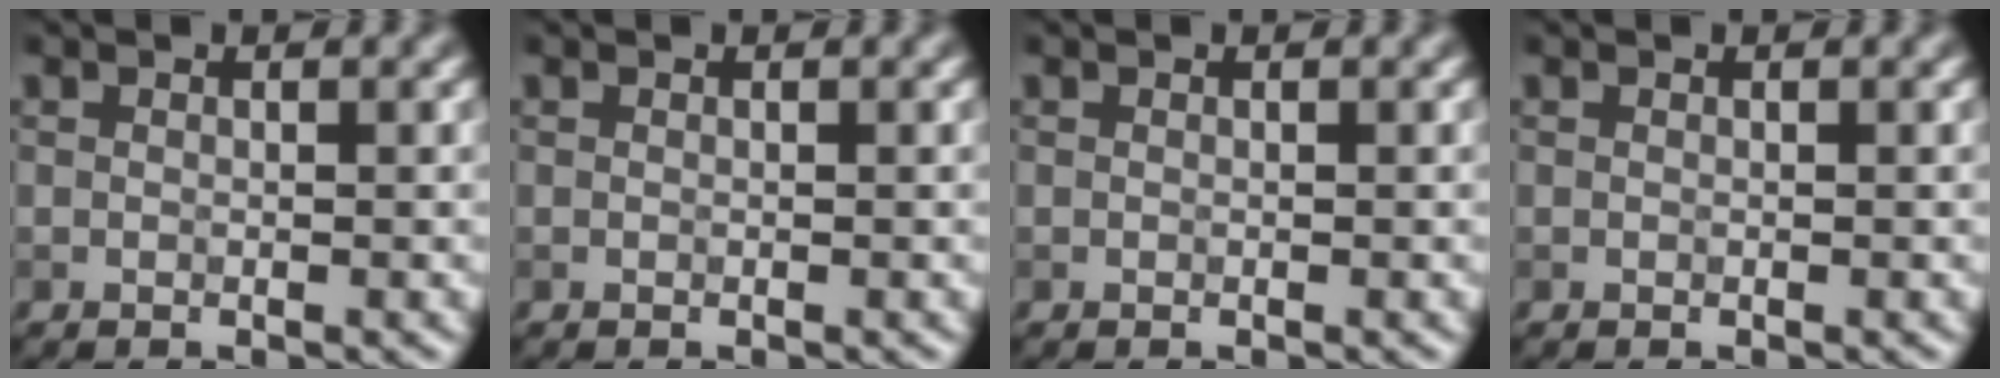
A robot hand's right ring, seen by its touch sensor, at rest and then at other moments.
{"total": 0.0}
{"total": 0.0}
{"total": 0.0}